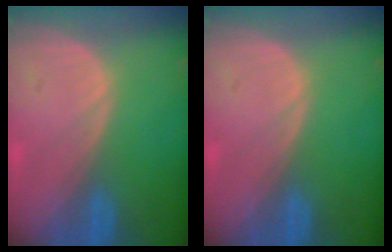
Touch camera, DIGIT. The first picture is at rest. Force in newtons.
{"total": 0.0}